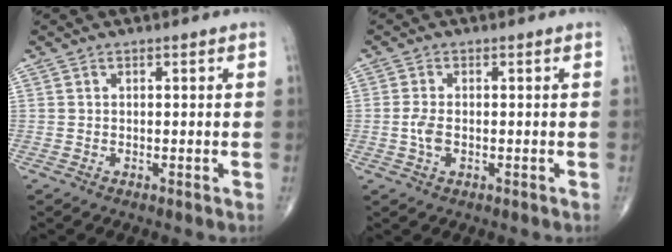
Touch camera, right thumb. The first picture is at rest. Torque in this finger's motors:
{"motor_torque": [0.05, -0.41, 0.08, 0.11, 0.00]}